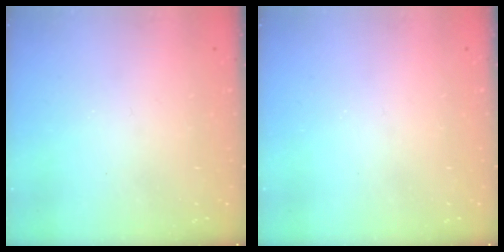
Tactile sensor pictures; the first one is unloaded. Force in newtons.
{"total": 0.0}